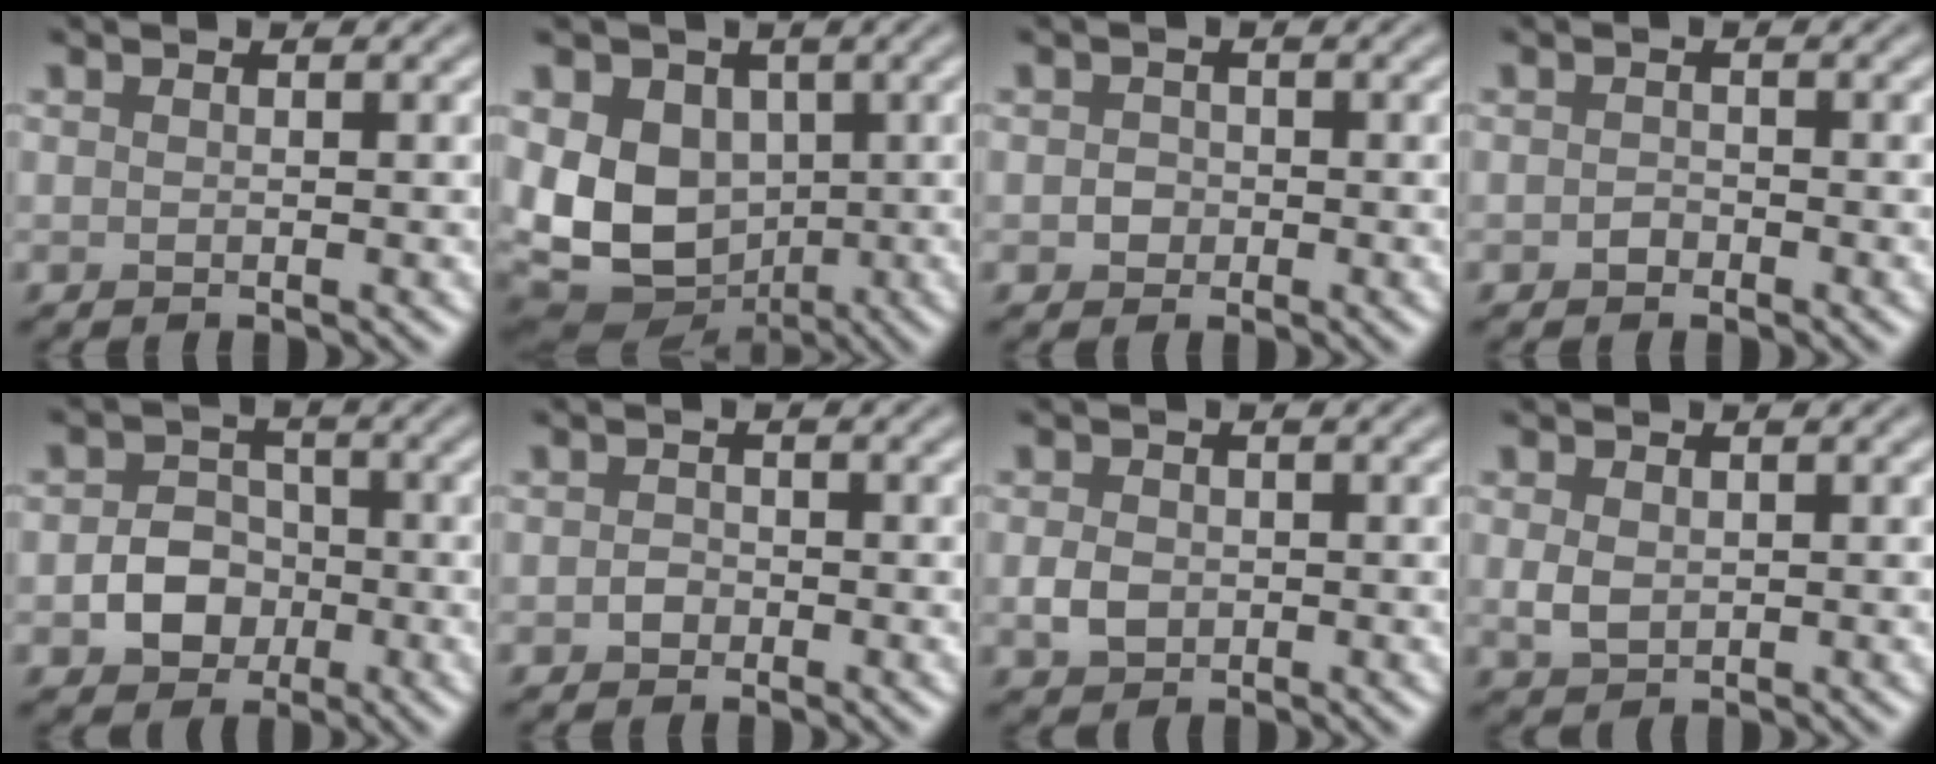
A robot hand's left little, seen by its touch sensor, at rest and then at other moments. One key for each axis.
{"total": 10.2, "fx": 0.0, "fy": 7.8, "fz": 6.6, "tx": -0.118, "ty": -0.008, "tz": 0.001}
{"total": 1.2, "fx": -0.2, "fy": 1.2, "fz": 0.4, "tx": -0.001, "ty": -0.002, "tz": -0.008}
{"total": 0.8, "fx": -0.4, "fy": 0.6, "fz": 0.3, "tx": -0.005, "ty": -0.002, "tz": -0.010}
{"total": 3.9, "fx": -1.2, "fy": 3.2, "fz": 1.9, "tx": -0.020, "ty": 0.002, "tz": -0.022}
{"total": 1.1, "fx": -0.4, "fy": 0.9, "fz": 0.4, "tx": -0.006, "ty": -0.002, "tz": -0.010}
{"total": 2.2, "fx": -0.3, "fy": 1.7, "fz": 1.2, "tx": -0.025, "ty": -0.003, "tz": -0.010}
{"total": 2.0, "fx": 0.2, "fy": 1.5, "fz": 1.3, "tx": -0.029, "ty": 0.000, "tz": 0.006}